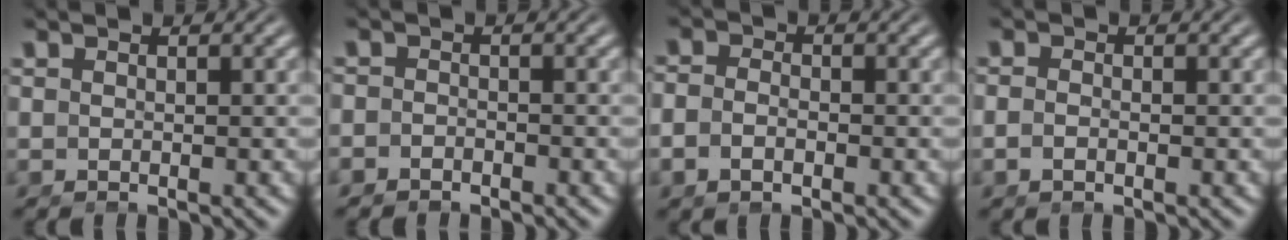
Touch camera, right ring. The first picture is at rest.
{"total": 2.0, "force": [-1.8, 0.8, -0.2], "torque": [-0.003, -0.016, -0.027]}
{"total": 2.3, "force": [-1.1, 1.6, 1.4], "torque": [-0.035, -0.009, -0.019]}
{"total": 1.1, "force": [-0.8, 0.3, 0.8], "torque": [-0.020, -0.006, -0.013]}